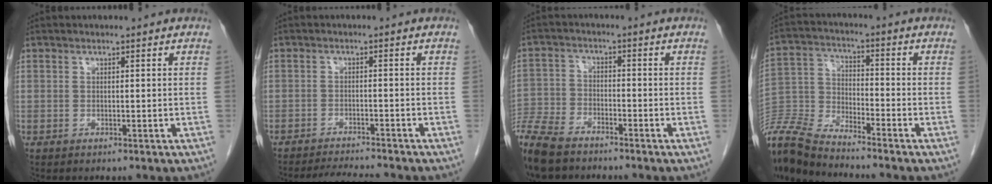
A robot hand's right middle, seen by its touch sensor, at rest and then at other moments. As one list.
[{"total": 6.0, "force": [-5.7, -0.2, 1.7], "torque": [-0.026, -0.011, -0.091]}, {"total": 10.3, "force": [-8.6, 3.3, 4.6], "torque": [-0.094, -0.020, -0.159]}, {"total": 11.8, "force": [-11.4, 0.2, 3.1], "torque": [-0.067, -0.001, -0.228]}]